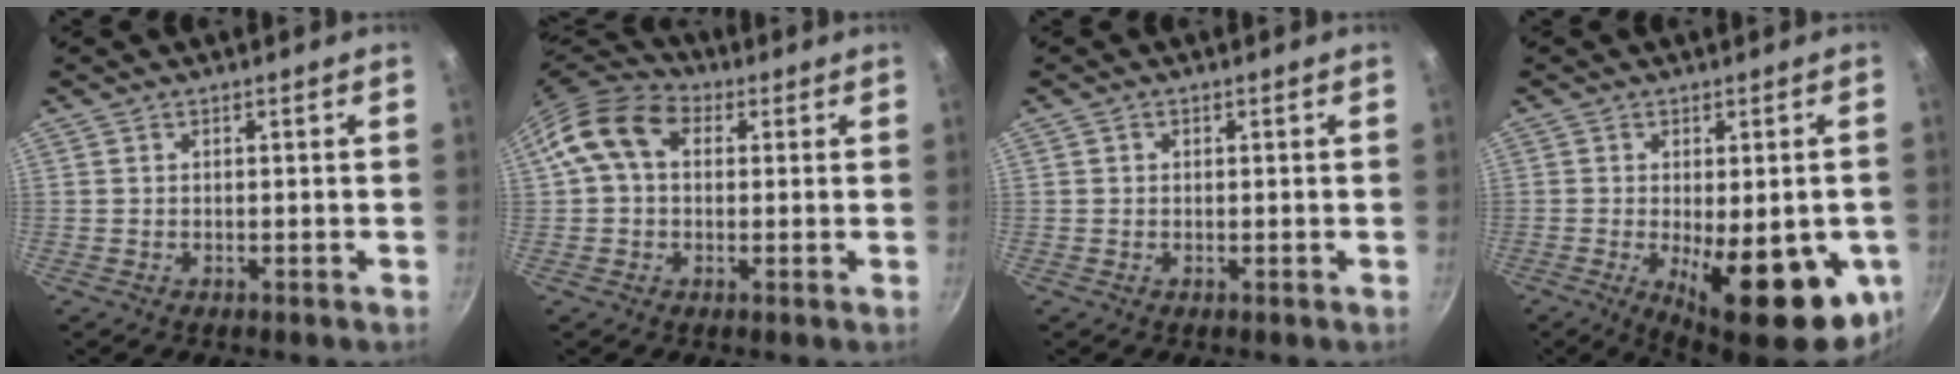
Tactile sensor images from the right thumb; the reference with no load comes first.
{"total": 11.0, "force": [2.6, 7.9, 7.2], "torque": [-0.111, 0.024, 0.026]}
{"total": 0.8, "force": [0.1, 0.7, 0.3], "torque": [-0.002, 0.002, 0.001]}
{"total": 19.5, "force": [-5.2, 7.2, 17.4], "torque": [-0.198, -0.018, -0.054]}